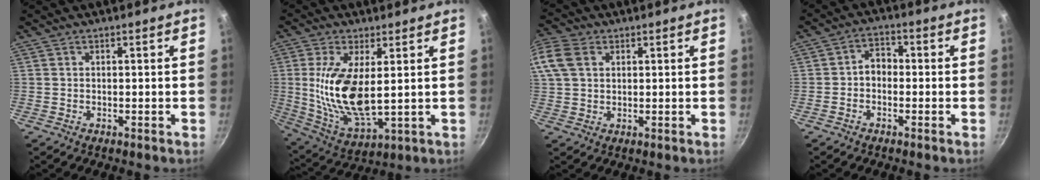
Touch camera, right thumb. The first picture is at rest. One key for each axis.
{"total": 14.8, "fx": 1.9, "fy": 6.1, "fz": 13.3, "tx": -0.263, "ty": -0.023, "tz": 0.045}
{"total": 9.8, "fx": 3.5, "fy": 6.7, "fz": 6.2, "tx": -0.138, "ty": 0.019, "tz": 0.067}
{"total": 4.1, "fx": -0.9, "fy": 3.0, "fz": 2.5, "tx": -0.026, "ty": 0.023, "tz": -0.025}